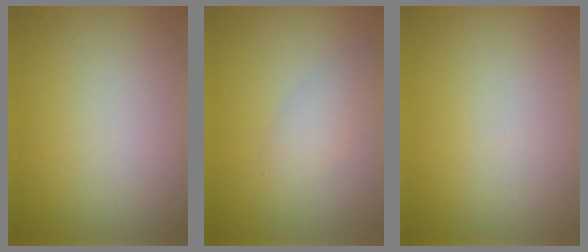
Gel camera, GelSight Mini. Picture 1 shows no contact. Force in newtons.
{"total": 1.8, "press": 1.8, "slide": 0.1}
{"total": 0.0}